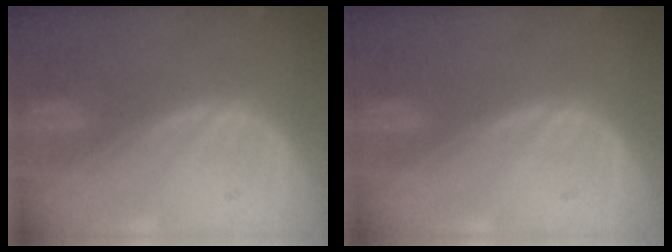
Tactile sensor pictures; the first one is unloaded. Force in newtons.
{"total": 0.0}